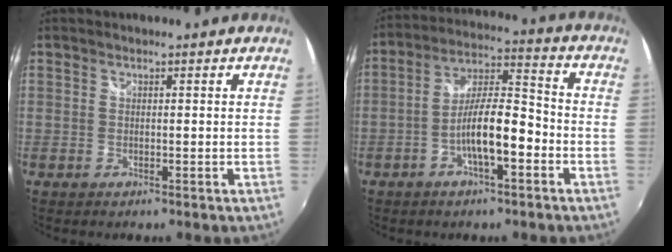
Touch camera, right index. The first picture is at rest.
{"total": 10.2, "force": [-4.1, 2.5, 9.0], "torque": [-0.171, 0.014, -0.070]}